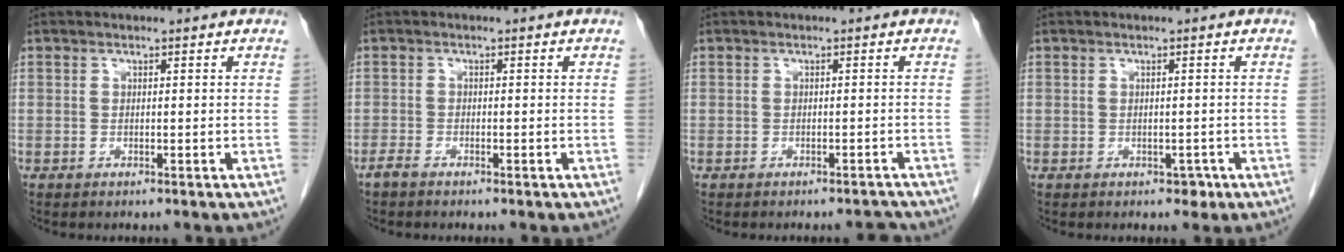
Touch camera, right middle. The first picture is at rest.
{"total": 1.3, "force": [-1.1, 0.0, 0.7], "torque": [-0.015, -0.003, -0.019]}
{"total": 1.9, "force": [-1.9, -0.2, 0.1], "torque": [0.005, -0.002, -0.022]}
{"total": 1.1, "force": [-0.5, 0.7, 0.6], "torque": [-0.006, 0.001, -0.001]}